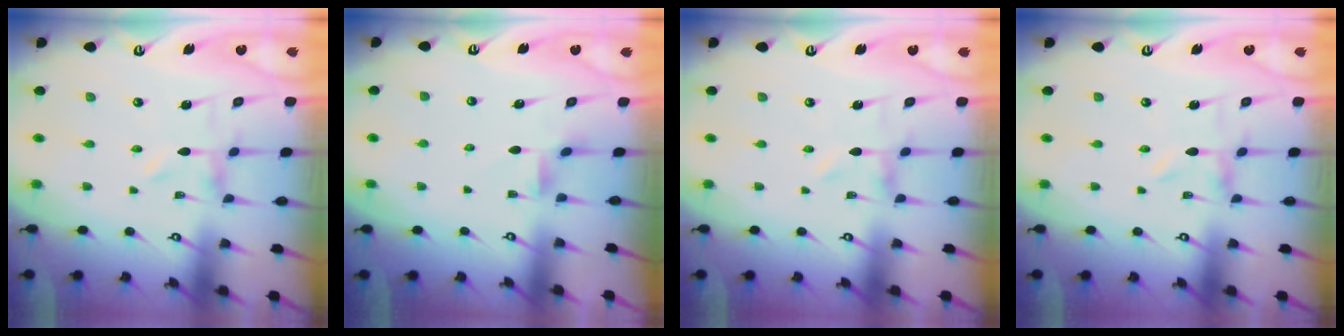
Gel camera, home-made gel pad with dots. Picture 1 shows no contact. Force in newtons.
{"total": 3.7, "press": 3.7, "slide": 0.6}
{"total": 1.2, "press": 1.1, "slide": 0.2}
{"total": 0.0}